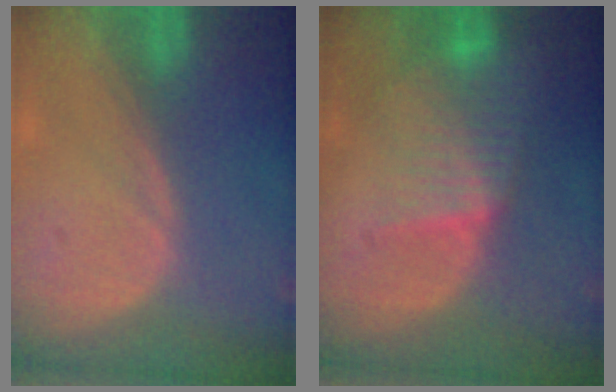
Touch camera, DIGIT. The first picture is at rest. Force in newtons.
{"total": 6.5, "press": 6.4, "slide": 1.0}